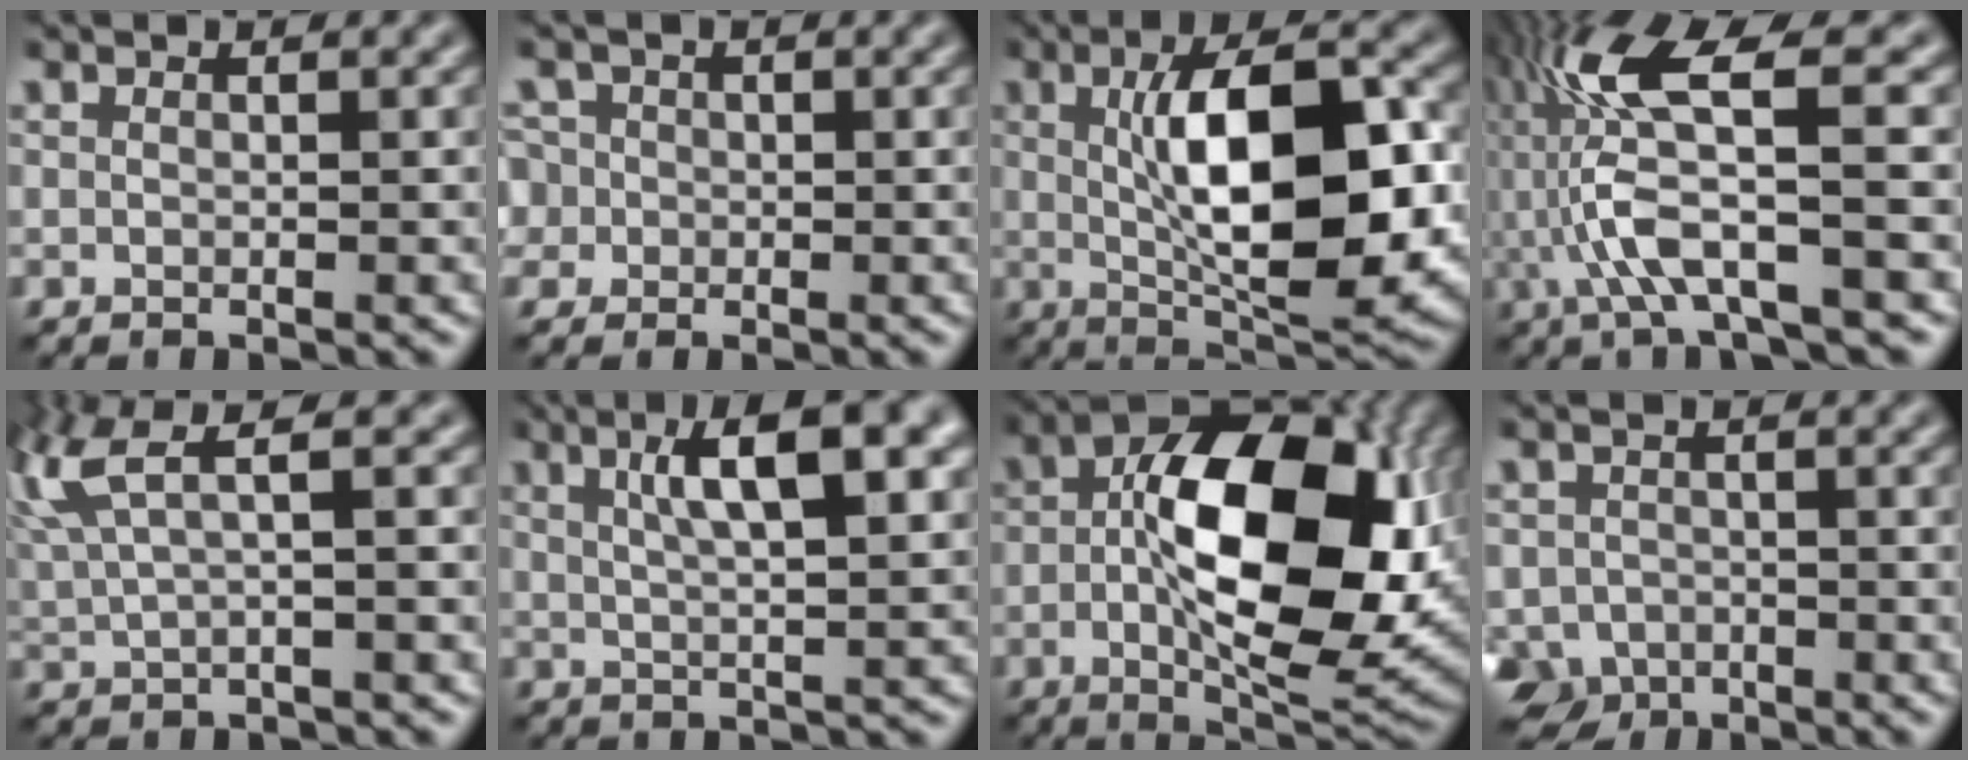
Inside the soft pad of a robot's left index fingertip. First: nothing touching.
{"total": 3.9, "force": [0.7, 3.6, 1.3], "torque": [-0.019, 0.026, -0.007]}
{"total": 11.2, "force": [0.3, 4.0, 10.5], "torque": [-0.157, 0.004, 0.007]}
{"total": 8.8, "force": [-0.5, 2.0, 8.5], "torque": [-0.187, 0.013, -0.012]}
{"total": 5.2, "force": [2.1, 1.3, 4.5], "torque": [-0.112, 0.012, 0.047]}
{"total": 7.5, "force": [2.9, 2.0, 6.6], "torque": [-0.094, 0.009, 0.044]}
{"total": 14.9, "force": [-0.6, 7.3, 13.0], "torque": [-0.197, 0.008, -0.016]}
{"total": 4.4, "force": [-2.8, 3.0, 1.3], "torque": [-0.020, -0.009, -0.055]}